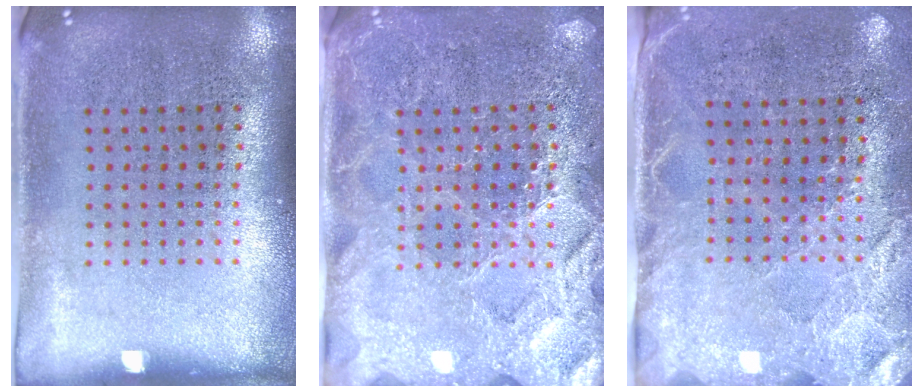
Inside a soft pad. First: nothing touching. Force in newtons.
{"total": 3.6, "press": 3.5, "slide": 1.2}
{"total": 2.7, "press": 2.3, "slide": 1.3}